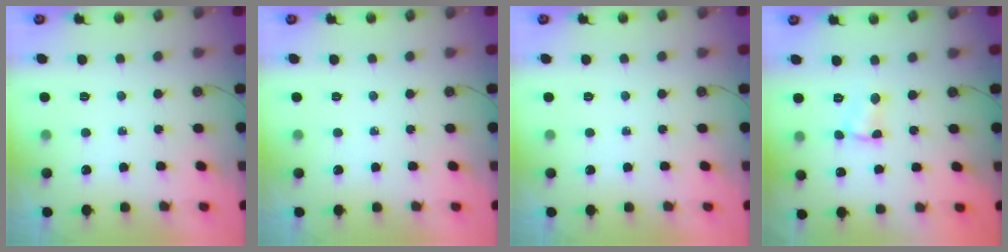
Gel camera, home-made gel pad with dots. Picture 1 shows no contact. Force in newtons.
{"total": 0.0}
{"total": 0.0}
{"total": 2.9, "press": 2.8, "slide": 0.3}